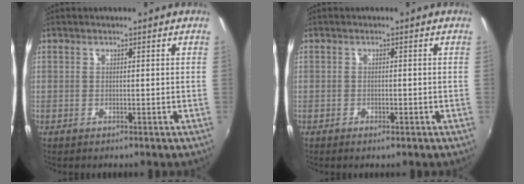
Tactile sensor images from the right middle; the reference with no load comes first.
{"total": 1.3, "force": [-0.9, 0.5, 0.7], "torque": [-0.015, -0.003, -0.015]}